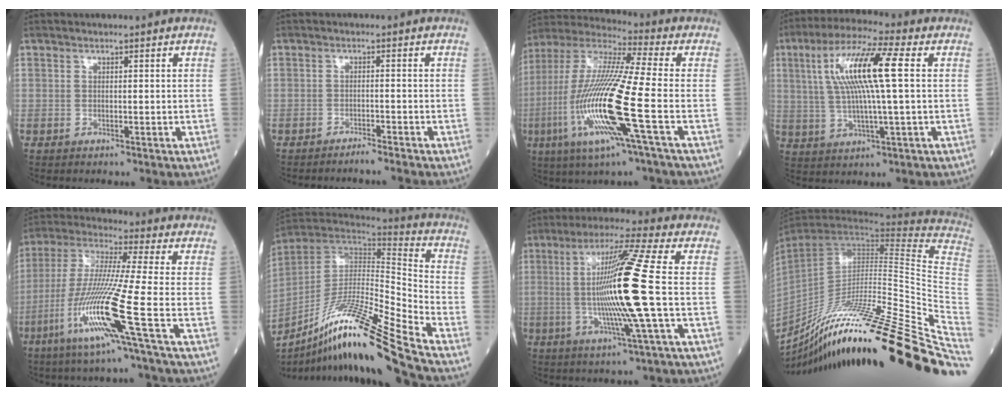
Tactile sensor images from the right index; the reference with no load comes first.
{"total": 2.5, "force": [-2.2, -0.8, 0.7], "torque": [-0.009, 0.000, -0.035]}
{"total": 19.6, "force": [-5.3, 0.5, 18.9], "torque": [-0.415, -0.023, -0.112]}
{"total": 12.8, "force": [2.5, 0.6, 12.5], "torque": [-0.251, 0.017, 0.045]}
{"total": 15.3, "force": [-6.3, -1.8, 13.8], "torque": [-0.294, -0.029, -0.126]}
{"total": 22.9, "force": [-16.3, -0.8, 16.0], "torque": [-0.293, -0.037, -0.300]}
{"total": 15.6, "force": [-1.1, -1.9, 15.4], "torque": [-0.303, -0.007, -0.028]}
{"total": 35.9, "force": [-25.4, -2.0, 25.2], "torque": [-0.266, -0.046, -0.394]}